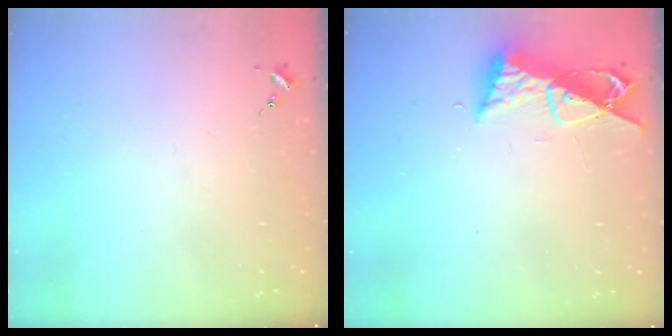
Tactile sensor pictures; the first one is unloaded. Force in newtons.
{"total": 9.8, "press": 9.8, "slide": 0.8}